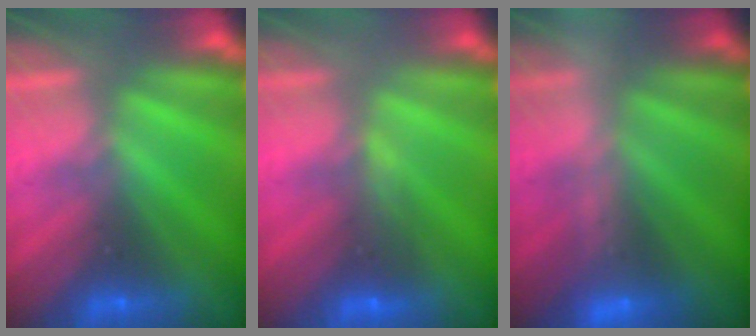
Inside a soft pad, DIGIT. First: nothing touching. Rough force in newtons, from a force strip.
{"total": 4.9}
{"total": 2.3}